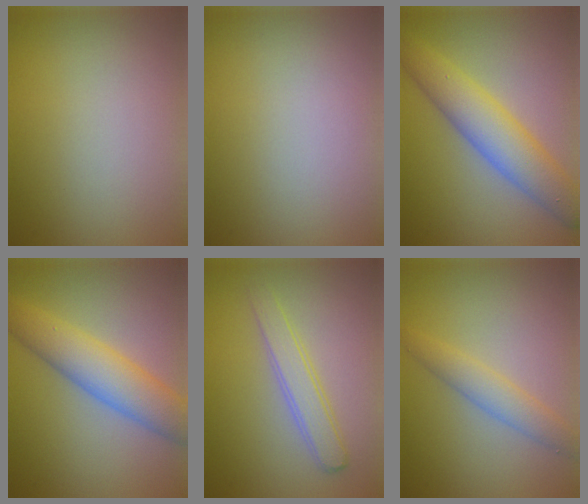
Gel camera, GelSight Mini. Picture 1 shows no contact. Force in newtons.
{"total": 0.0}
{"total": 5.9, "press": 5.9, "slide": 0.2}
{"total": 5.9, "press": 5.9, "slide": 0.4}
{"total": 2.5, "press": 2.5, "slide": 0.1}
{"total": 2.7, "press": 2.6, "slide": 0.1}